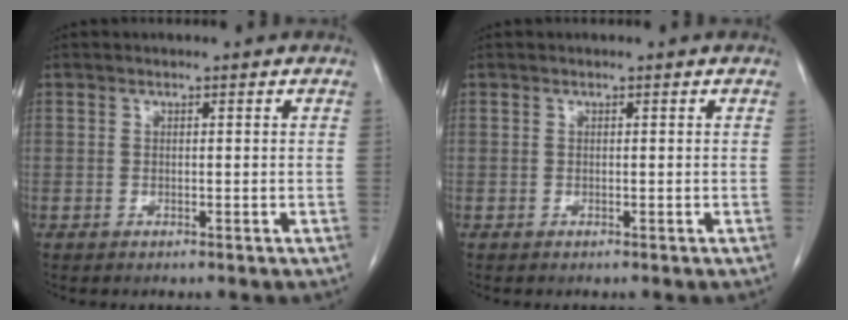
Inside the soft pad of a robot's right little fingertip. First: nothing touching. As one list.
[{"total": 0.0}]